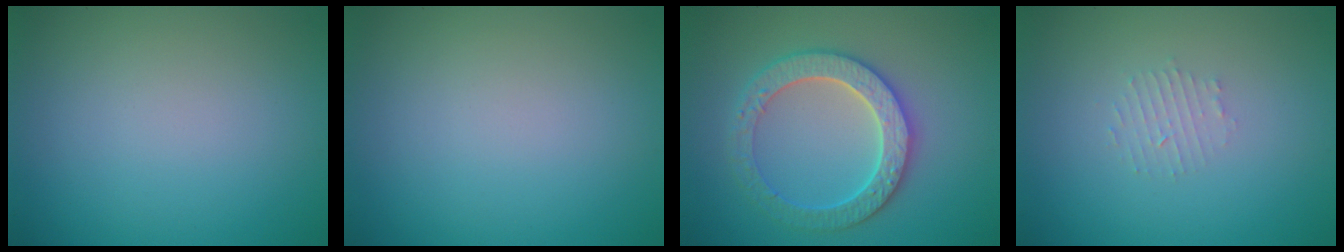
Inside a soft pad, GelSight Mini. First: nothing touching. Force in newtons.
{"total": 0.0}
{"total": 4.1, "press": 4.0, "slide": 1.0}
{"total": 1.2, "press": 1.1, "slide": 0.2}